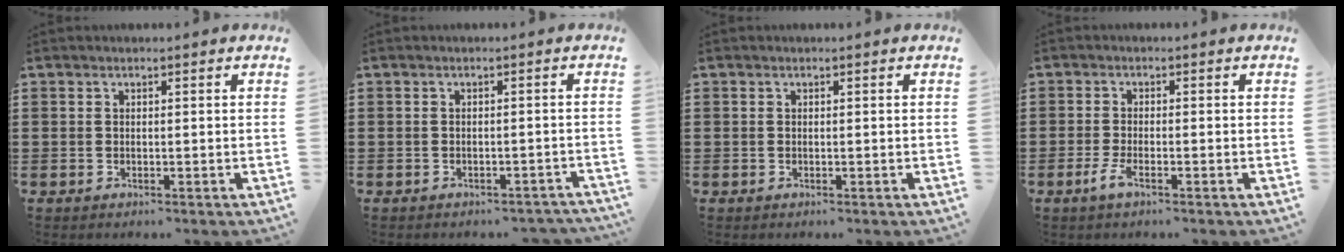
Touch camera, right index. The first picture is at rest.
{"total": 1.2, "force": [-1.2, 0.4, 0.2], "torque": [-0.010, 0.001, -0.025]}
{"total": 0.0}
{"total": 2.6, "force": [-1.4, 0.4, 2.2], "torque": [-0.058, -0.011, -0.031]}